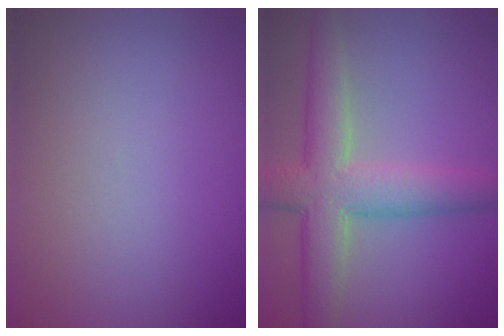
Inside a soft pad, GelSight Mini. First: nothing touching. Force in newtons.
{"total": 6.5, "press": 6.5, "slide": 0.2}